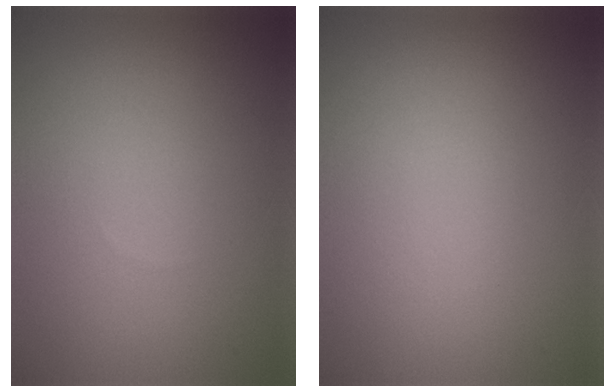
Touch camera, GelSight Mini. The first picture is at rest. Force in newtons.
{"total": 0.0}